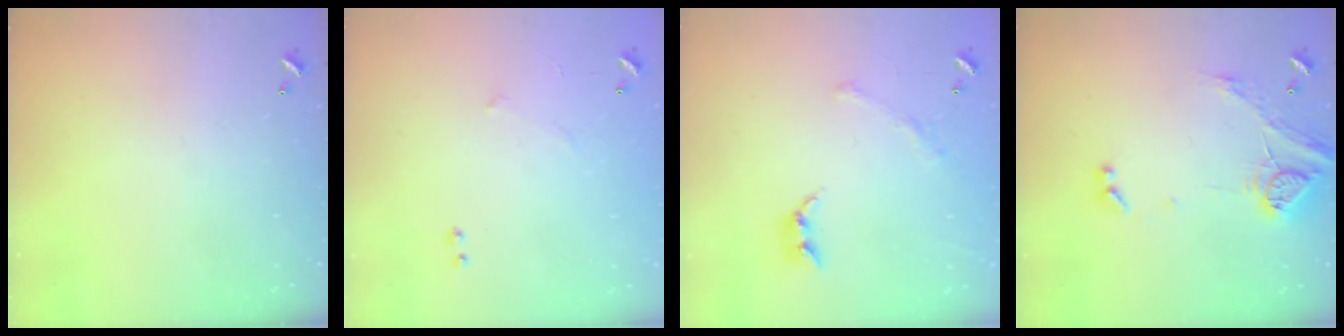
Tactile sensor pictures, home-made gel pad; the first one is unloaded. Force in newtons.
{"total": 5.9, "press": 5.9, "slide": 0.8}
{"total": 2.3, "press": 2.0, "slide": 1.0}
{"total": 17.3, "press": 17.3, "slide": 0.8}